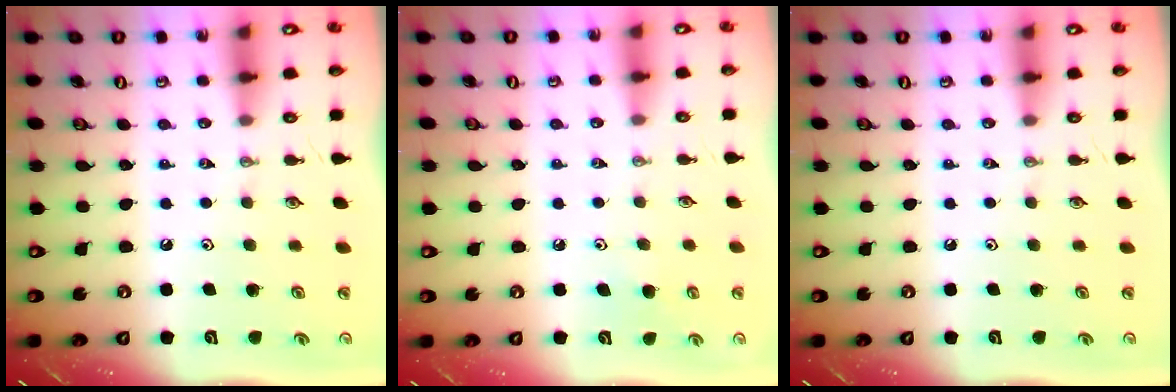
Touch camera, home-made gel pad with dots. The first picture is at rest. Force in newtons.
{"total": 4.5, "press": 4.5, "slide": 0.4}
{"total": 0.0}